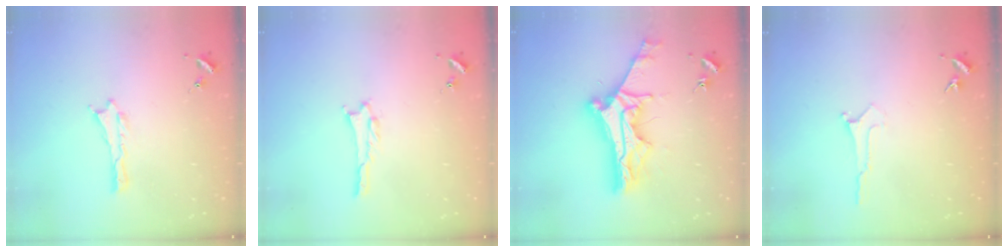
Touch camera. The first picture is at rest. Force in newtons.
{"total": 0.6, "press": 0.6, "slide": 0.1}
{"total": 12.3, "press": 12.3, "slide": 1.1}
{"total": 0.0}